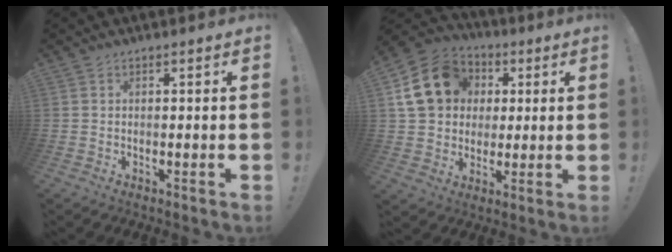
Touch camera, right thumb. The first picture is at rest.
{"total": 17.0, "force": [4.5, 14.2, 8.2], "torque": [-0.124, -0.003, 0.100]}